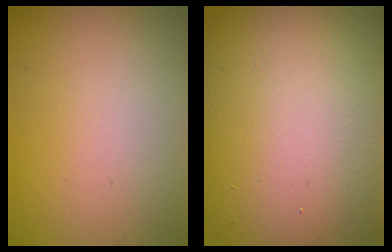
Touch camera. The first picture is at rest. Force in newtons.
{"total": 19.0, "press": 19.0, "slide": 0.7}